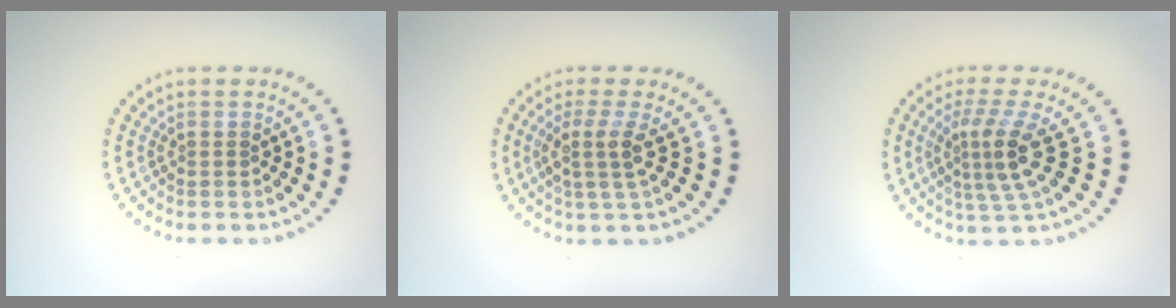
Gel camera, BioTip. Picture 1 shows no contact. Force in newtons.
{"total": 2.6, "press": 1.8, "slide": 1.8}
{"total": 3.8, "press": 2.7, "slide": 2.8}